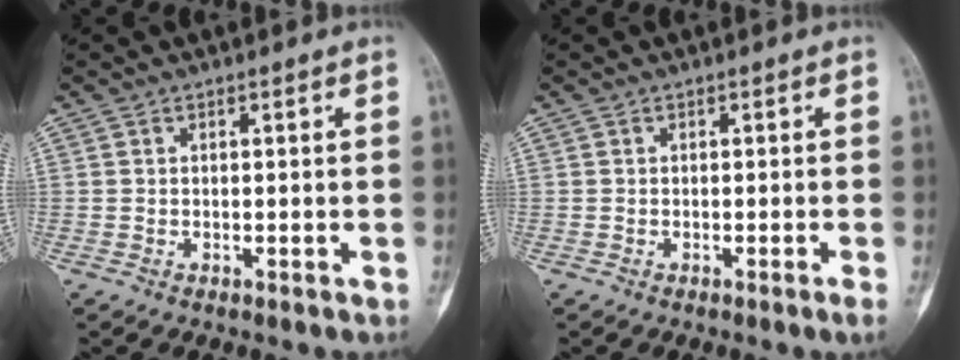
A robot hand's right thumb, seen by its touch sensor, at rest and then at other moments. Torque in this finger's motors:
{"motor_torque": [-0.04, -0.18, -0.02, -0.07, -0.02]}